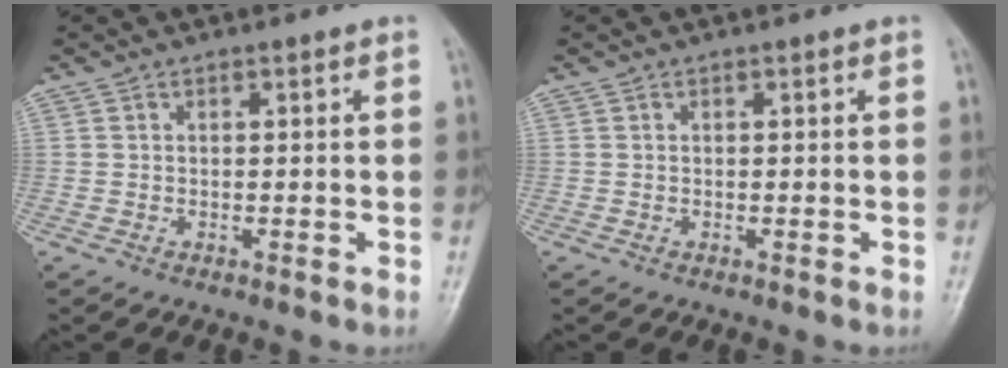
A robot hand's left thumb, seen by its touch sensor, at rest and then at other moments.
{"total": 0.0}